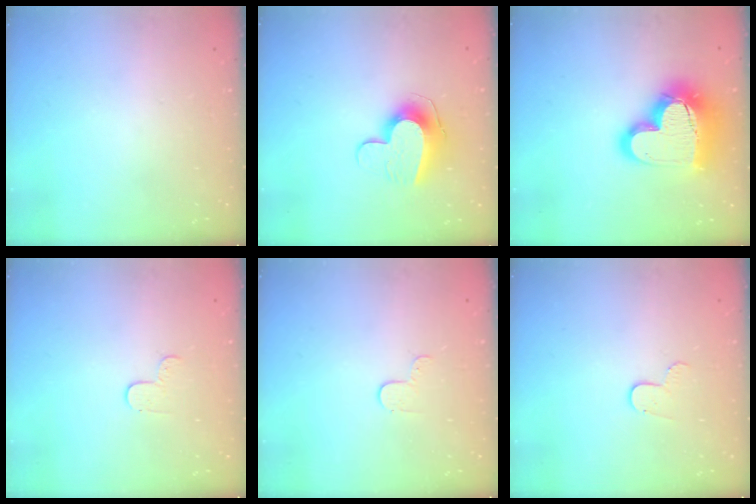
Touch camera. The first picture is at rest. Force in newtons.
{"total": 11.5, "press": 11.5, "slide": 0.7}
{"total": 22.3, "press": 22.3, "slide": 1.7}
{"total": 3.3, "press": 3.3, "slide": 0.4}
{"total": 3.4, "press": 3.4, "slide": 0.3}
{"total": 5.2, "press": 5.2, "slide": 0.6}